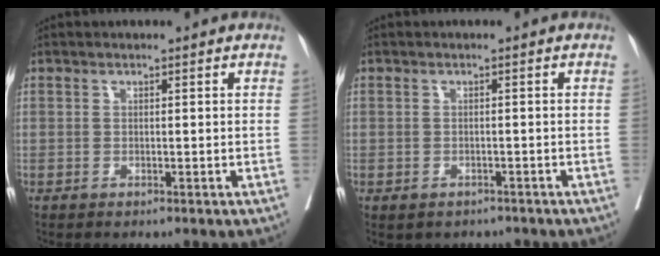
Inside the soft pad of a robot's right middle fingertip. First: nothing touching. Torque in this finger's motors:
{"motor_torque": [0.97, -1.17, 0.09, 0.03]}